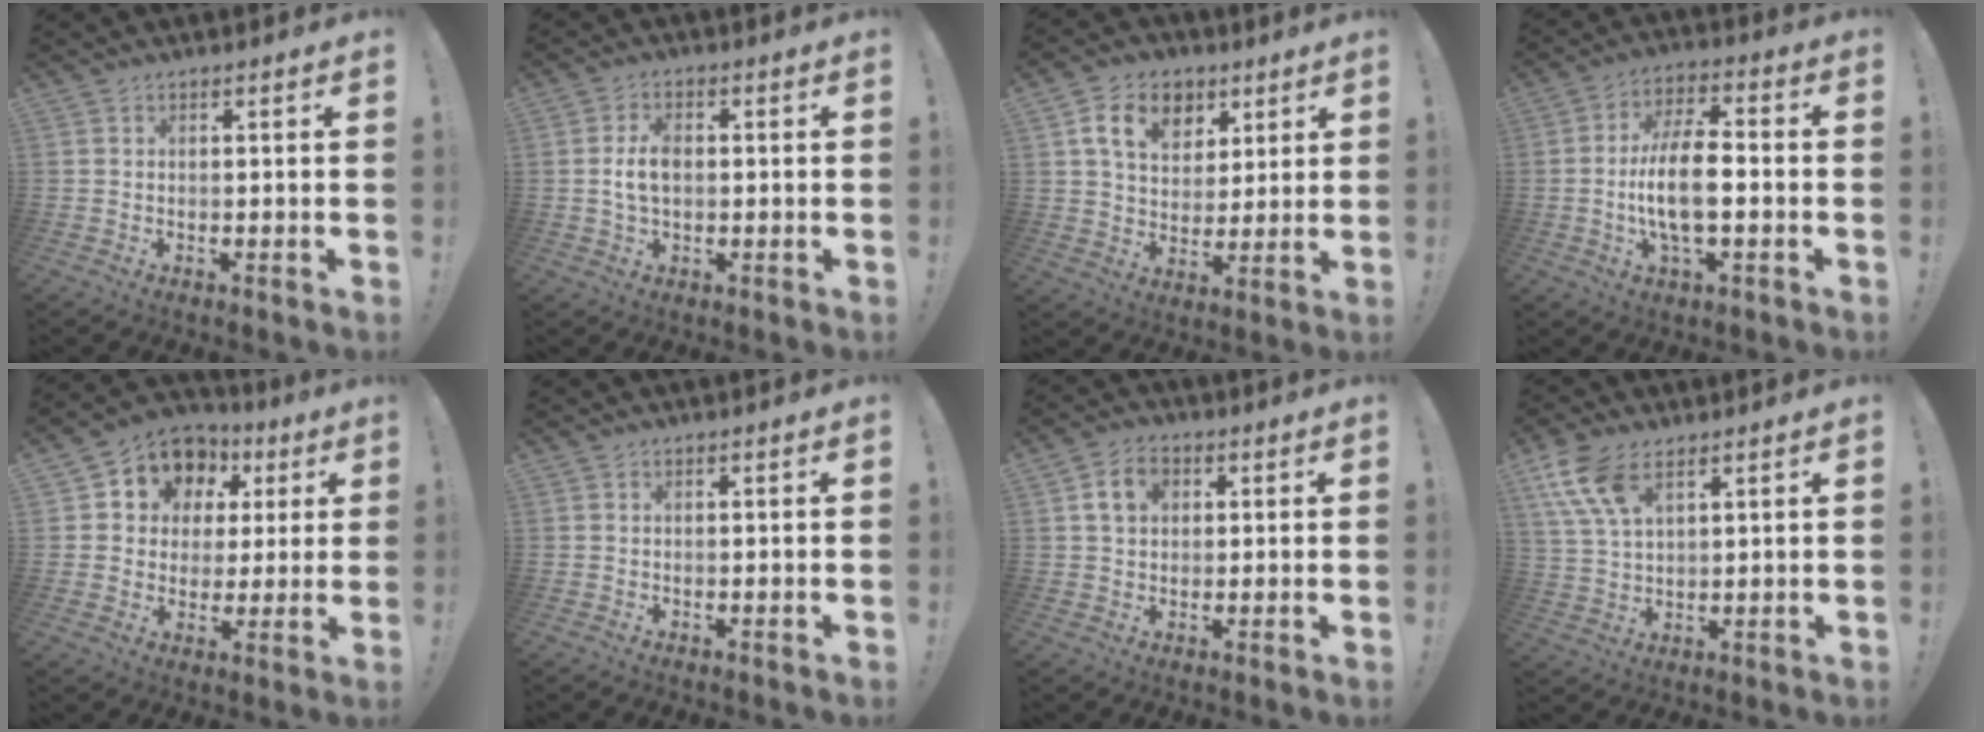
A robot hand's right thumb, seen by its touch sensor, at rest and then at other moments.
{"total": 5.7, "force": [-0.2, 3.3, 4.7], "torque": [-0.081, 0.002, -0.008]}
{"total": 13.4, "force": [6.1, 9.8, 6.8], "torque": [-0.103, -0.017, 0.118]}
{"total": 12.8, "force": [-2.4, 5.1, 11.4], "torque": [-0.230, 0.006, -0.048]}
{"total": 10.1, "force": [4.1, 8.5, 3.7], "torque": [-0.051, -0.026, 0.079]}
{"total": 0.0}
{"total": 7.2, "force": [2.3, 5.3, 4.2], "torque": [-0.060, 0.006, 0.042]}
{"total": 10.5, "force": [6.0, 5.1, 7.0], "torque": [-0.136, -0.019, 0.115]}